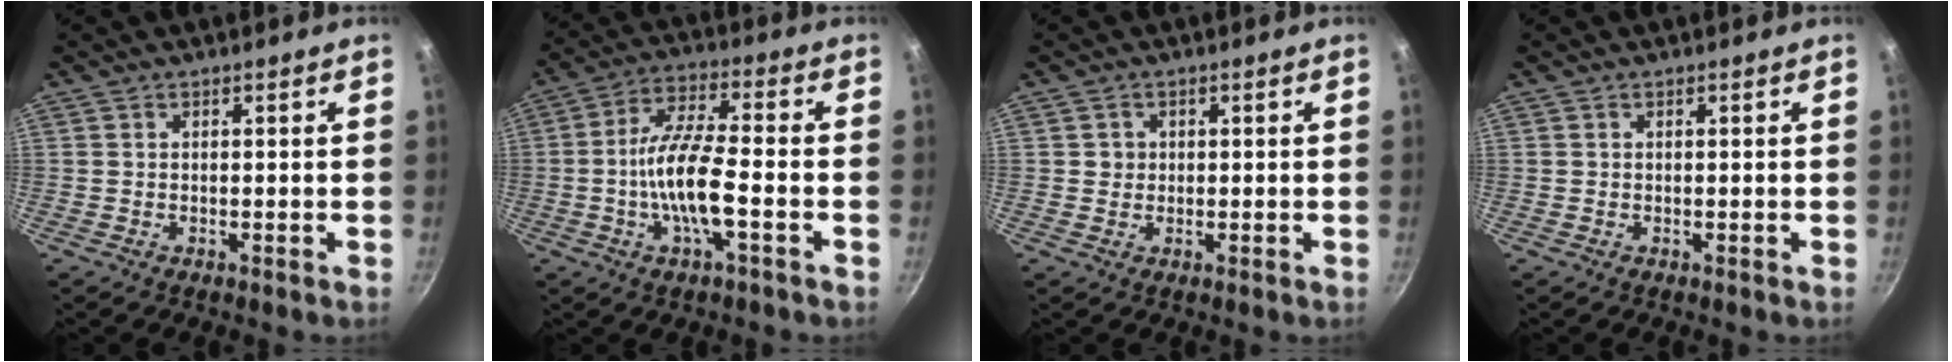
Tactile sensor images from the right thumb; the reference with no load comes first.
{"total": 11.4, "force": [-3.0, 2.9, 10.6], "torque": [-0.202, 0.028, -0.063]}
{"total": 1.7, "force": [0.2, 1.7, 0.4], "torque": [0.004, 0.003, 0.002]}
{"total": 0.0}